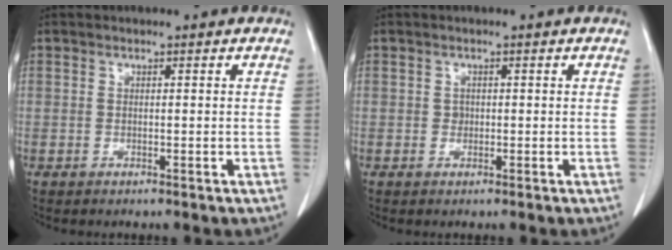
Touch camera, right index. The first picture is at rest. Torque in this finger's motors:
{"motor_torque": [0.04, 0.00, 0.00, 0.01]}